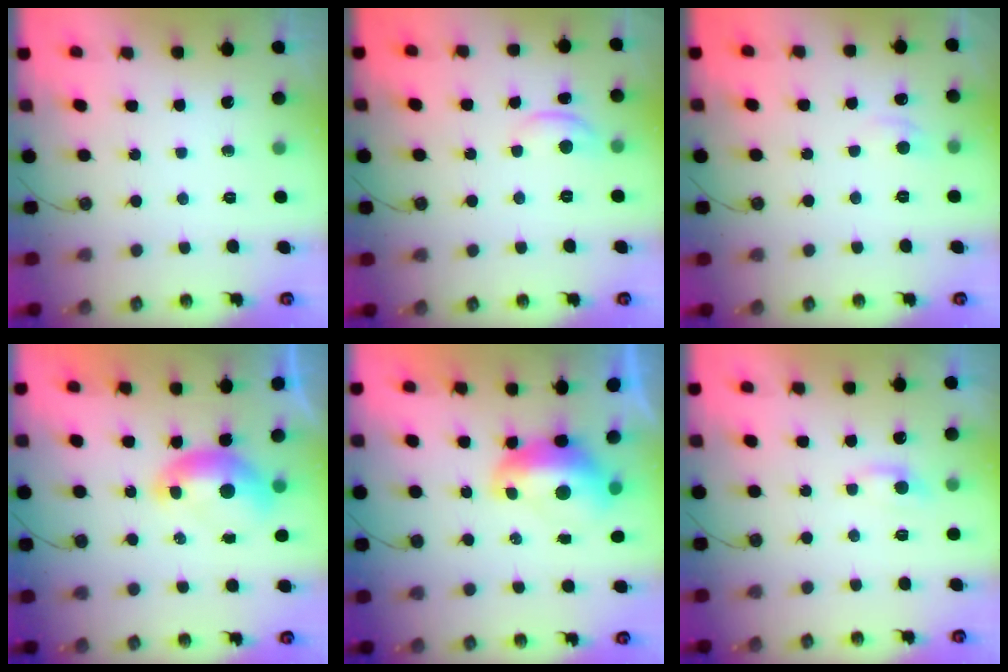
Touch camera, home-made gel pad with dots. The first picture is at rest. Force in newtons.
{"total": 2.3, "press": 2.2, "slide": 0.4}
{"total": 0.8, "press": 0.2, "slide": 0.7}
{"total": 1.3, "press": 1.1, "slide": 0.6}
{"total": 2.8, "press": 2.7, "slide": 0.9}
{"total": 0.0}